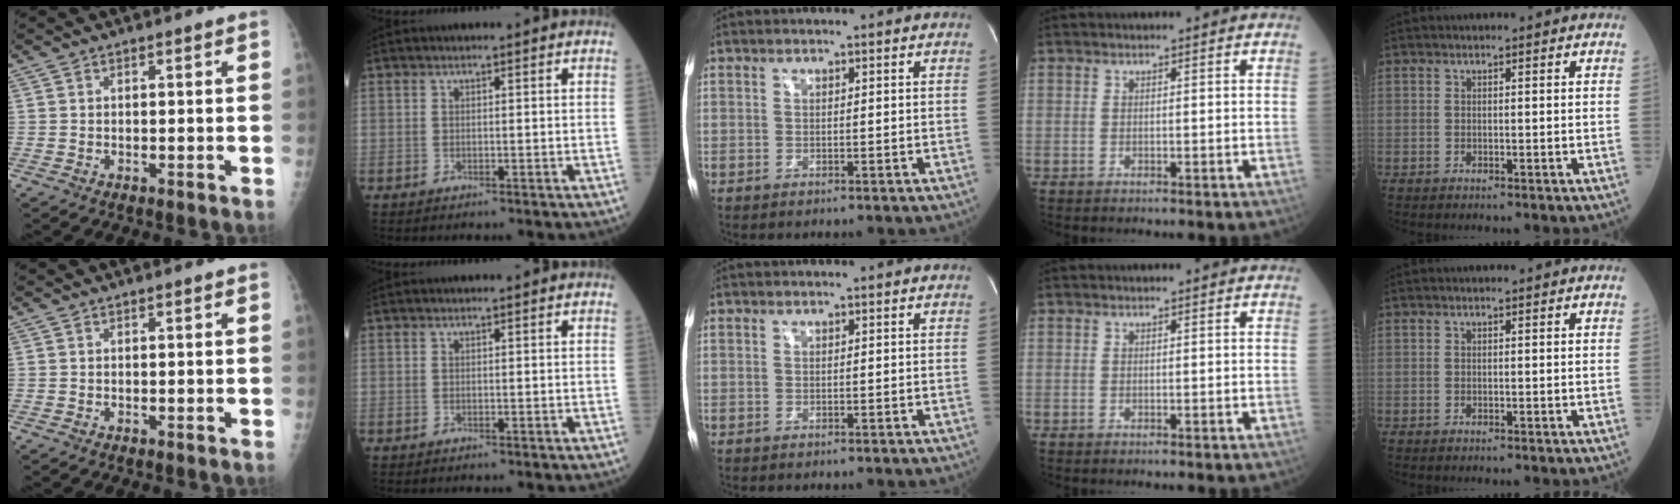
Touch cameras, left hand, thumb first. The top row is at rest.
{}